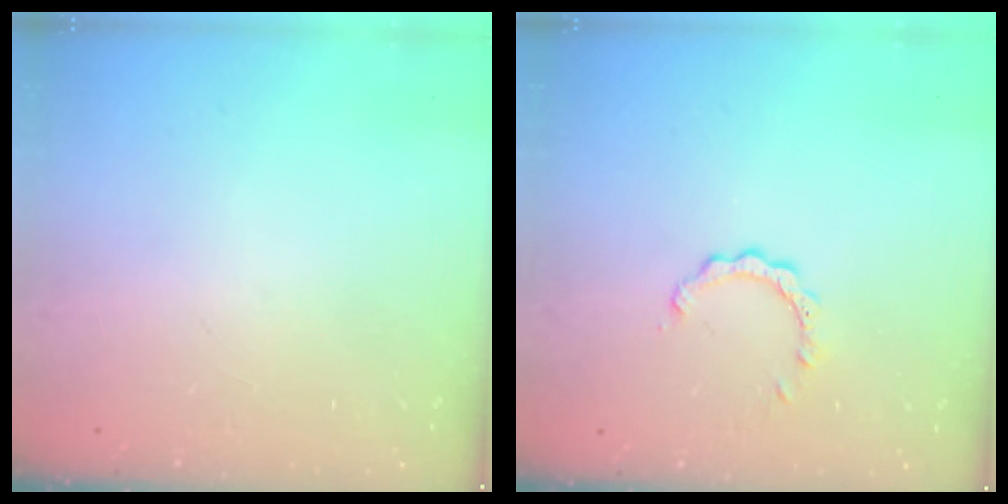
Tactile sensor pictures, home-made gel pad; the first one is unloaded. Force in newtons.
{"total": 3.0, "press": 3.0, "slide": 0.1}